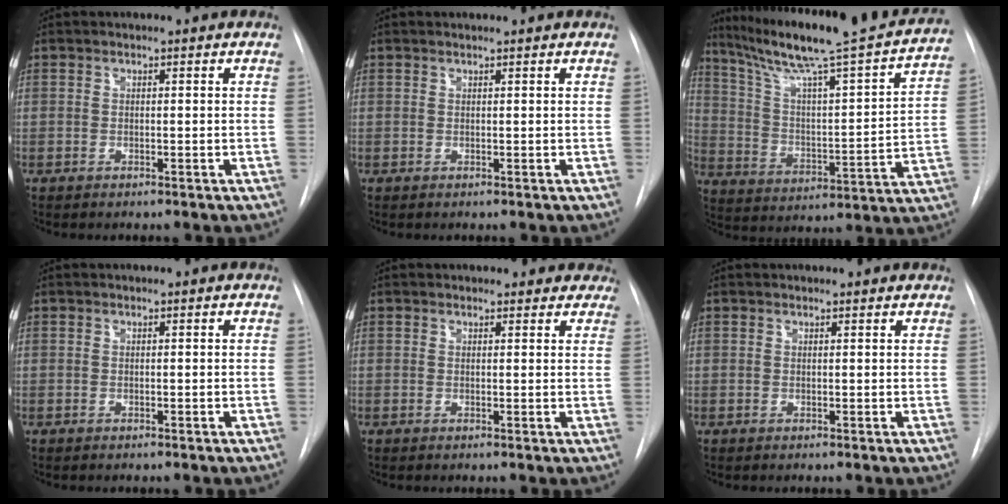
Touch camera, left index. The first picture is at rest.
{"total": 1.6, "force": [1.6, 0.1, 0.4], "torque": [-0.012, 0.013, 0.019]}
{"total": 26.7, "force": [22.9, 1.3, 13.7], "torque": [-0.219, -0.040, 0.320]}
{"total": 0.0}
{"total": 6.2, "force": [5.6, 2.5, 0.7], "torque": [0.021, -0.001, 0.039]}
{"total": 2.5, "force": [2.4, 0.6, 0.4], "torque": [-0.013, 0.013, 0.022]}